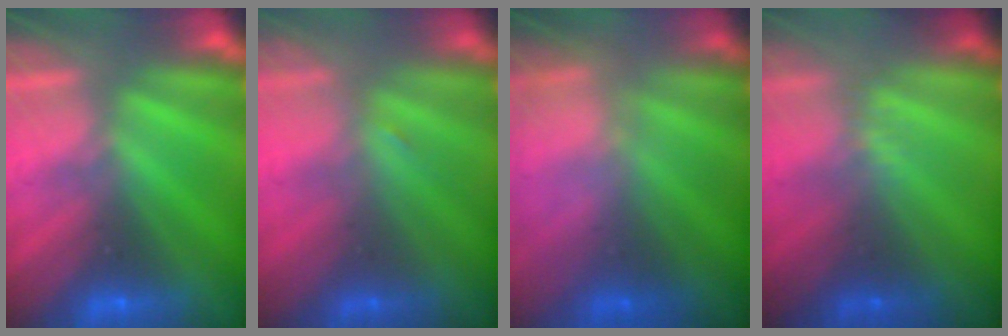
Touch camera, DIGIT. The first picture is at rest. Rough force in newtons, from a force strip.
{"total": 1.1}
{"total": 9.1}
{"total": 2.4}